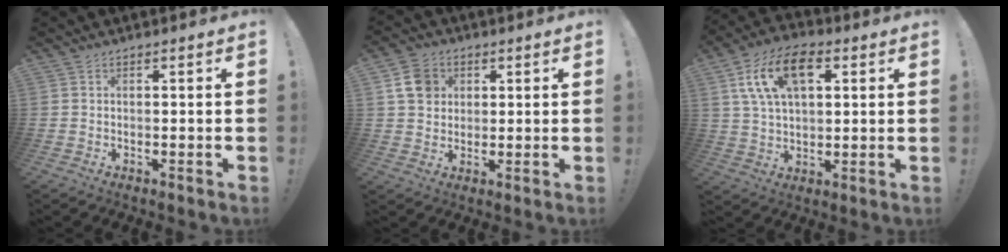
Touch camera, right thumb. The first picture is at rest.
{"total": 8.9, "force": [3.0, 7.6, 3.5], "torque": [-0.046, -0.002, 0.064]}
{"total": 15.8, "force": [5.8, 9.1, 11.6], "torque": [-0.204, -0.005, 0.104]}